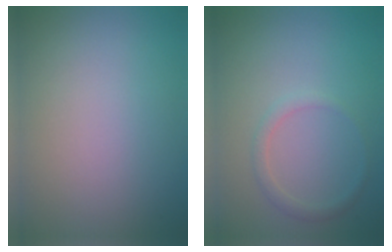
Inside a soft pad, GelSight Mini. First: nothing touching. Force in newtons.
{"total": 1.3, "press": 1.3, "slide": 0.1}